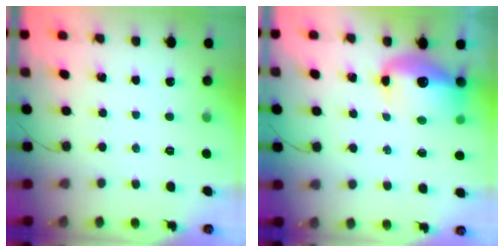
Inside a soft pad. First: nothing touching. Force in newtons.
{"total": 12.9, "press": 12.6, "slide": 3.0}